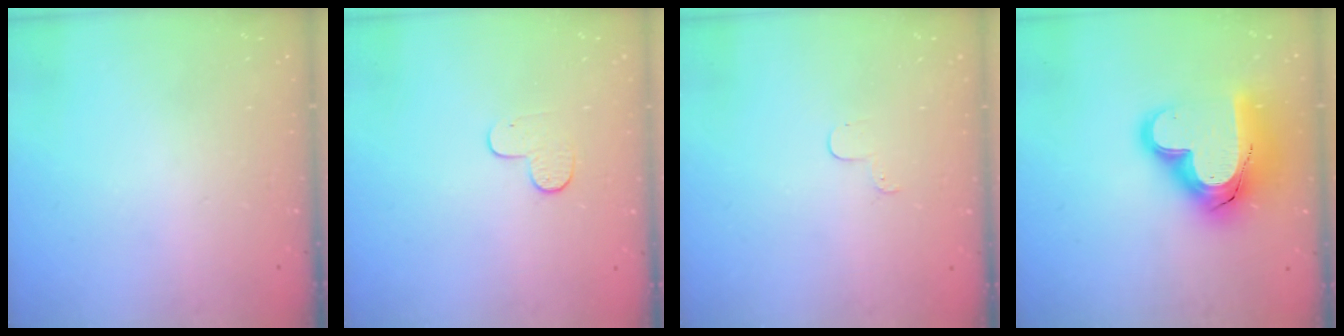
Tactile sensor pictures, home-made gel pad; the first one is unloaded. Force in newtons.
{"total": 5.5, "press": 5.5, "slide": 0.6}
{"total": 2.9, "press": 2.9, "slide": 0.3}
{"total": 23.7, "press": 23.6, "slide": 2.0}